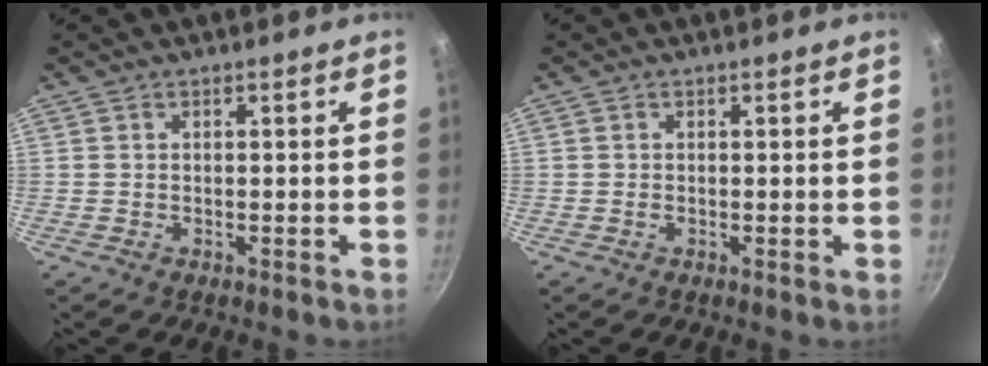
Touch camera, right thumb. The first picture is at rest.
{"total": 0.0}